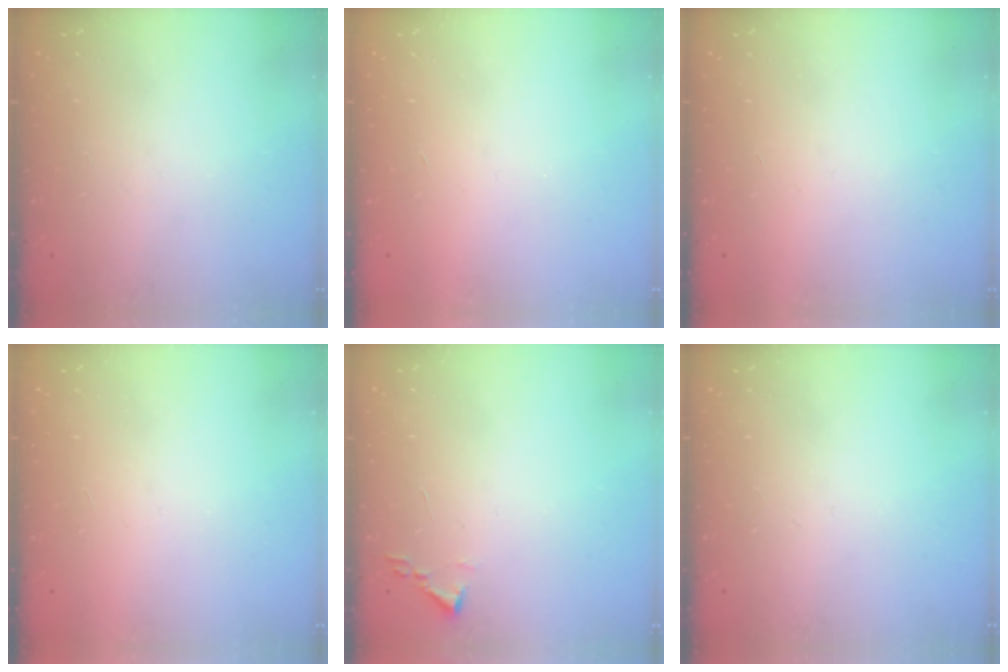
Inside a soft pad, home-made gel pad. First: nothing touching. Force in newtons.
{"total": 1.7, "press": 1.7, "slide": 0.1}
{"total": 1.6, "press": 1.6, "slide": 0.1}
{"total": 1.5, "press": 1.5, "slide": 0.1}
{"total": 1.9, "press": 1.8, "slide": 0.3}
{"total": 0.0}